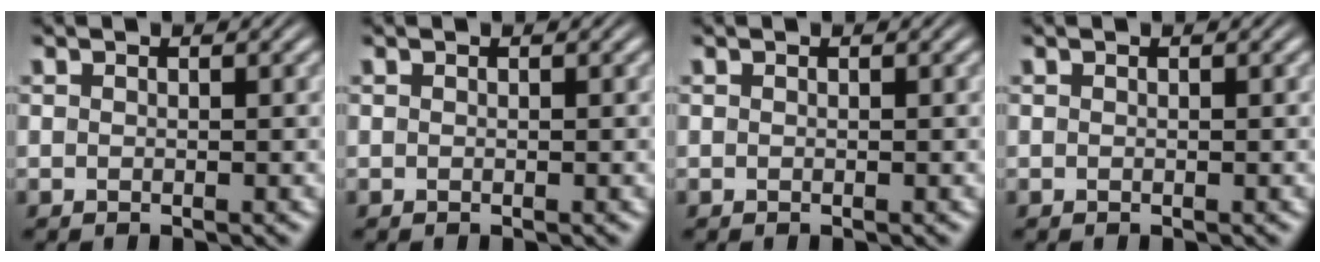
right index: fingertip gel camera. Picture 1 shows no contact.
{"total": 0.0}
{"total": 0.0}
{"total": 0.0}